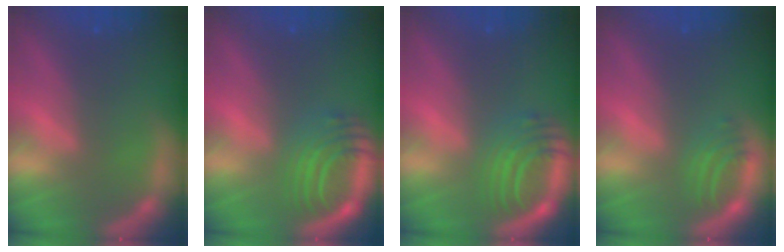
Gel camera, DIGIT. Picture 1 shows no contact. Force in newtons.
{"total": 6.5}
{"total": 6.1}
{"total": 2.5}